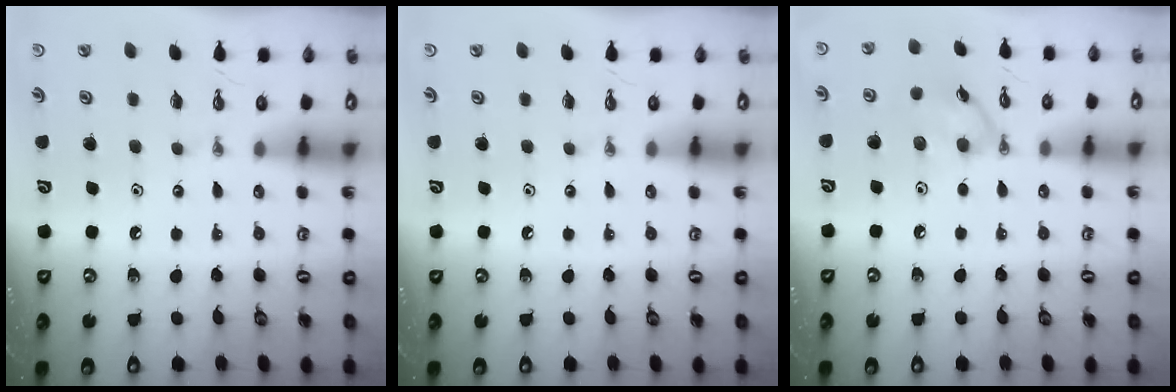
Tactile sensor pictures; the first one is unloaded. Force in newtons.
{"total": 0.0}
{"total": 8.9, "press": 8.9, "slide": 0.5}